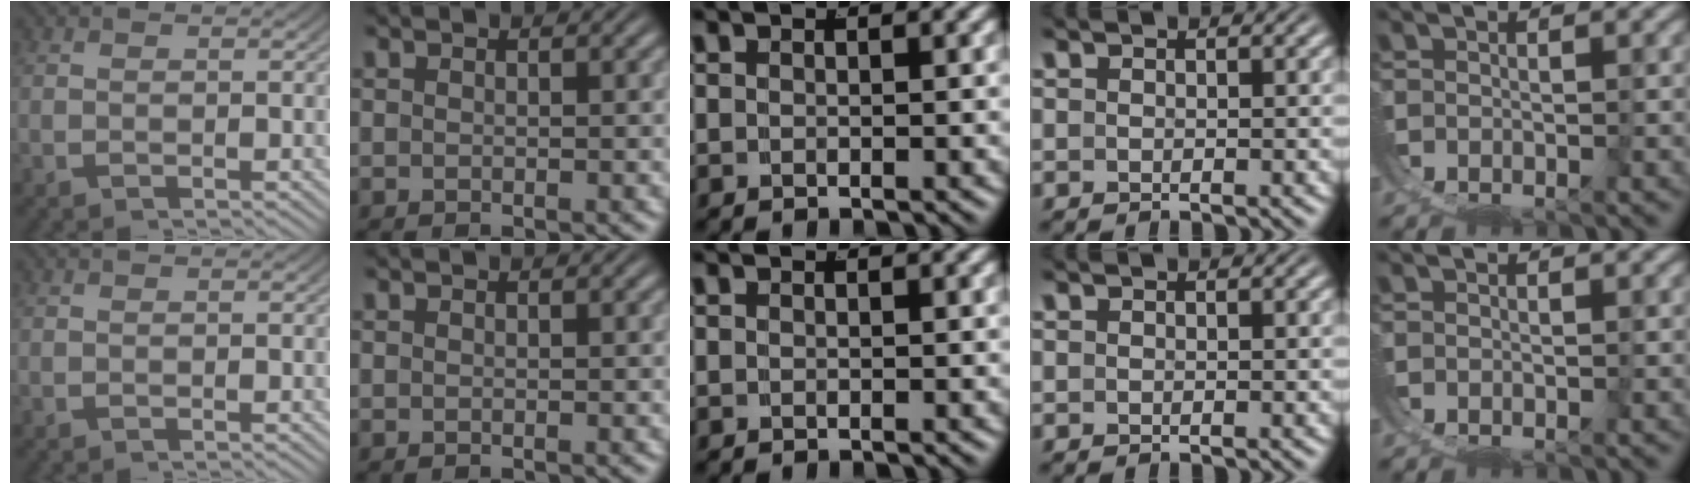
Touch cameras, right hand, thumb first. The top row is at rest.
{}